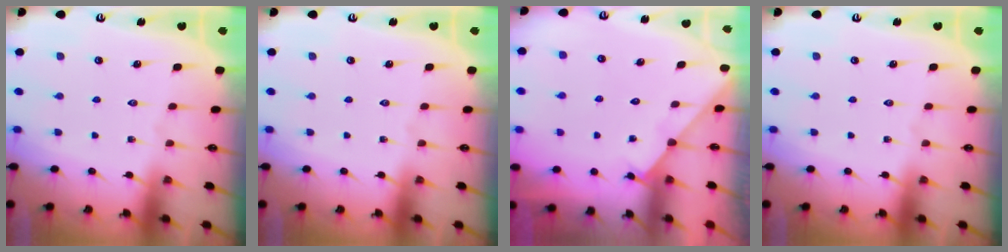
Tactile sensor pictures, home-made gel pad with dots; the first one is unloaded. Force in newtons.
{"total": 0.0}
{"total": 2.3, "press": 2.3, "slide": 0.4}
{"total": 0.0}